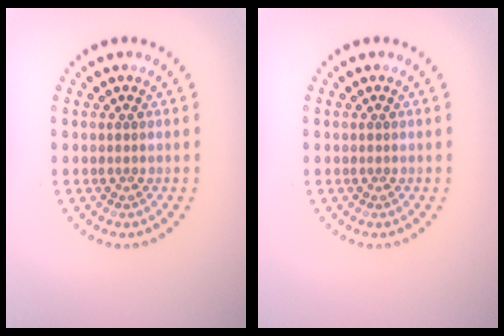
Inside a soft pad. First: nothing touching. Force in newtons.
{"total": 0.0}